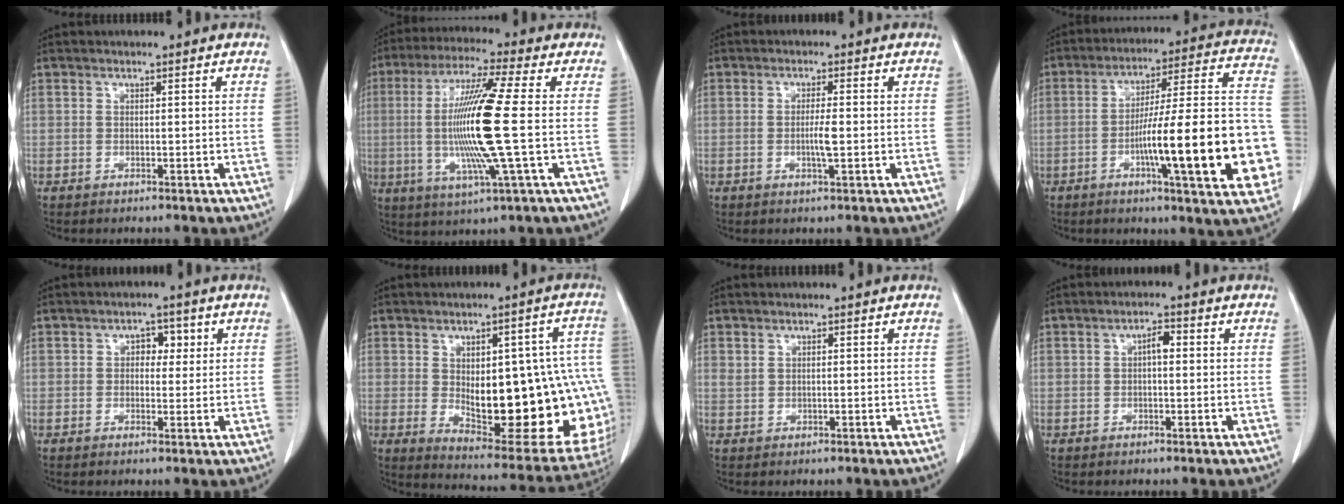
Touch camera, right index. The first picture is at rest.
{"total": 15.1, "force": [-0.6, -0.8, 15.1], "torque": [-0.306, -0.009, -0.021]}
{"total": 3.0, "force": [-0.4, 0.1, 2.9], "torque": [-0.056, -0.003, -0.008]}
{"total": 22.8, "force": [-6.1, 2.4, 21.9], "torque": [-0.243, 0.022, -0.082]}
{"total": 3.0, "force": [0.8, 2.0, 2.1], "torque": [-0.023, 0.010, 0.009]}
{"total": 24.9, "force": [-2.4, 8.7, 23.2], "torque": [-0.232, 0.016, -0.001]}
{"total": 0.9, "force": [0.5, 0.5, 0.6], "torque": [-0.013, 0.004, 0.013]}
{"total": 2.2, "force": [0.2, 0.8, 2.0], "torque": [-0.032, 0.007, 0.001]}